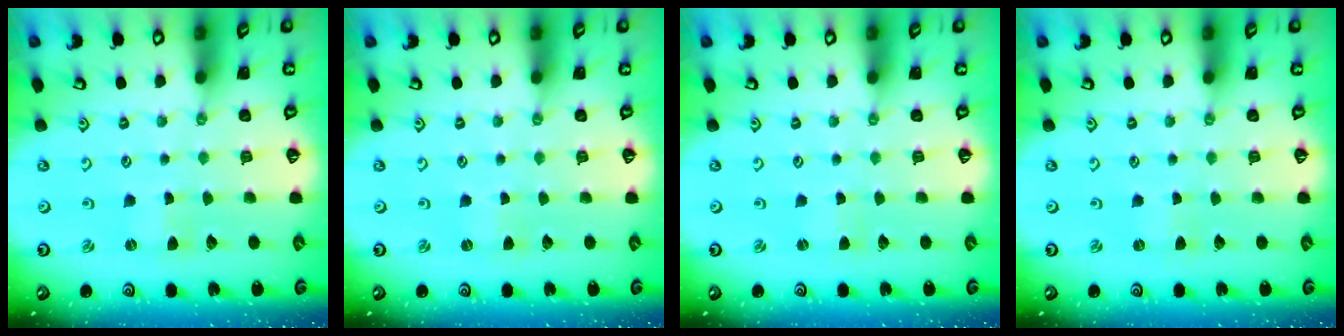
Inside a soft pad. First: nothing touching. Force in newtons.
{"total": 0.9, "press": 0.9, "slide": 0.2}
{"total": 0.5, "press": 0.5, "slide": 0.1}
{"total": 0.0}